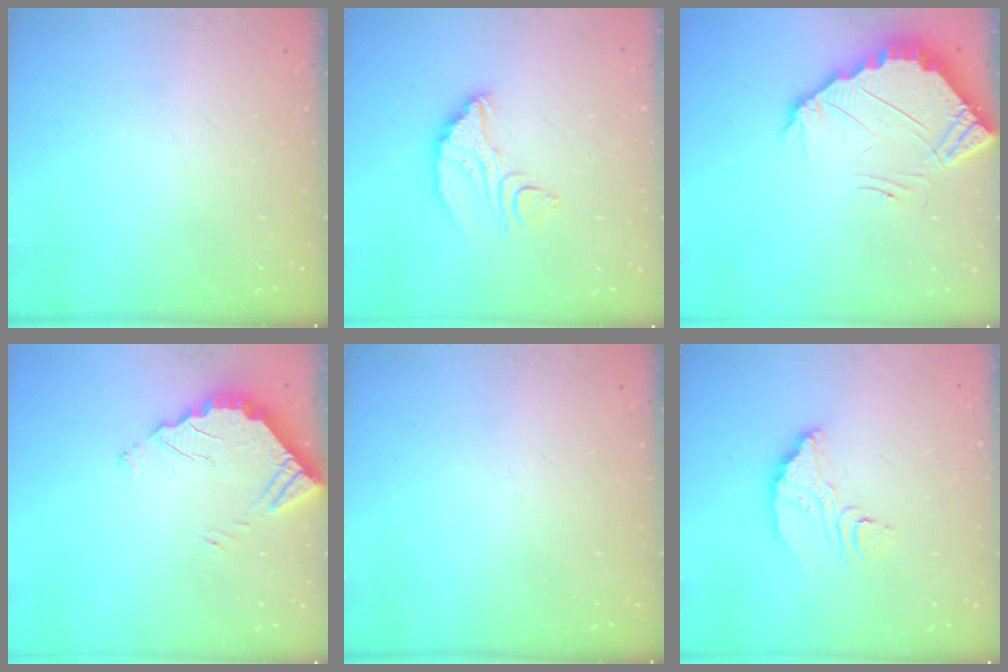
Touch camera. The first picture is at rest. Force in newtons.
{"total": 9.7, "press": 9.6, "slide": 0.8}
{"total": 5.3, "press": 5.3, "slide": 0.5}
{"total": 3.6, "press": 3.6, "slide": 0.2}
{"total": 0.0}
{"total": 9.0, "press": 9.0, "slide": 0.7}